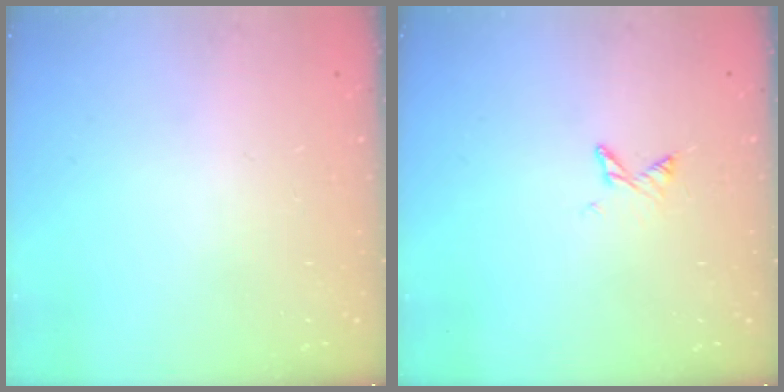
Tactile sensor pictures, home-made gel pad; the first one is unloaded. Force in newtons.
{"total": 3.9, "press": 3.8, "slide": 0.5}